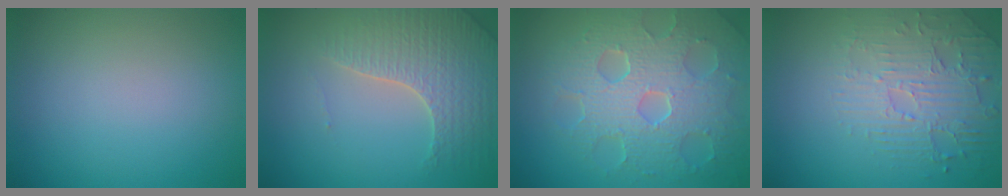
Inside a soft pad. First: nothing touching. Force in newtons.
{"total": 3.9, "press": 3.9, "slide": 0.6}
{"total": 8.6, "press": 6.0, "slide": 6.1}
{"total": 2.8, "press": 2.5, "slide": 1.4}